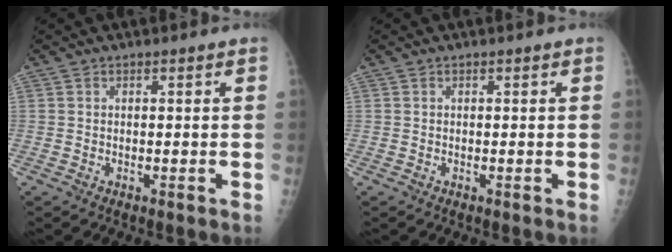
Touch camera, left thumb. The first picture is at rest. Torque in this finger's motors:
{"motor_torque": [0.00, 0.00, -0.02, -0.02, 0.00]}